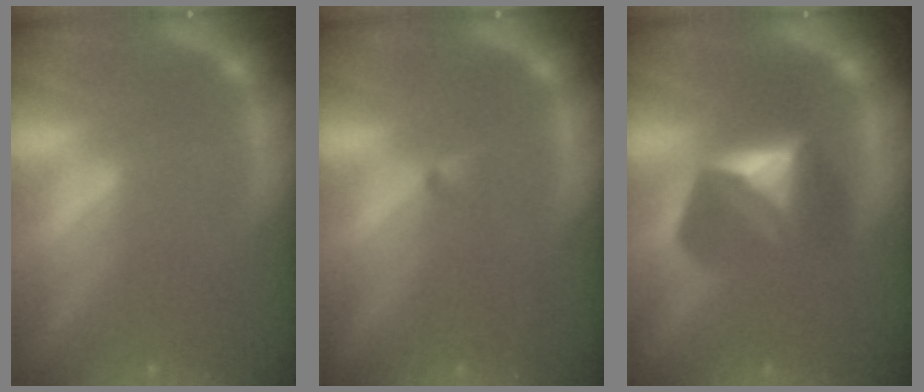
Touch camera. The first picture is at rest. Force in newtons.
{"total": 0.9}
{"total": 5.4}